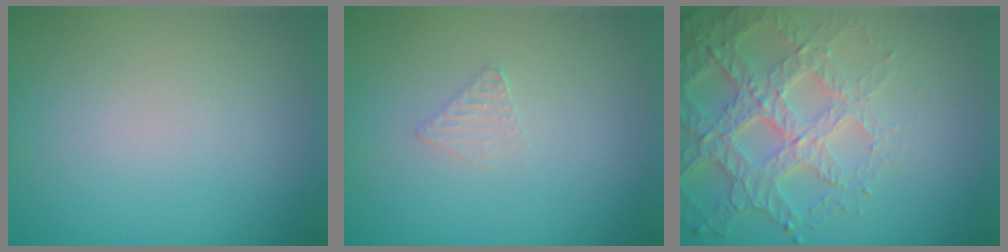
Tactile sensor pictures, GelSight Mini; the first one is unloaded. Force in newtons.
{"total": 1.0, "press": 1.0, "slide": 0.1}
{"total": 6.3, "press": 4.8, "slide": 4.1}